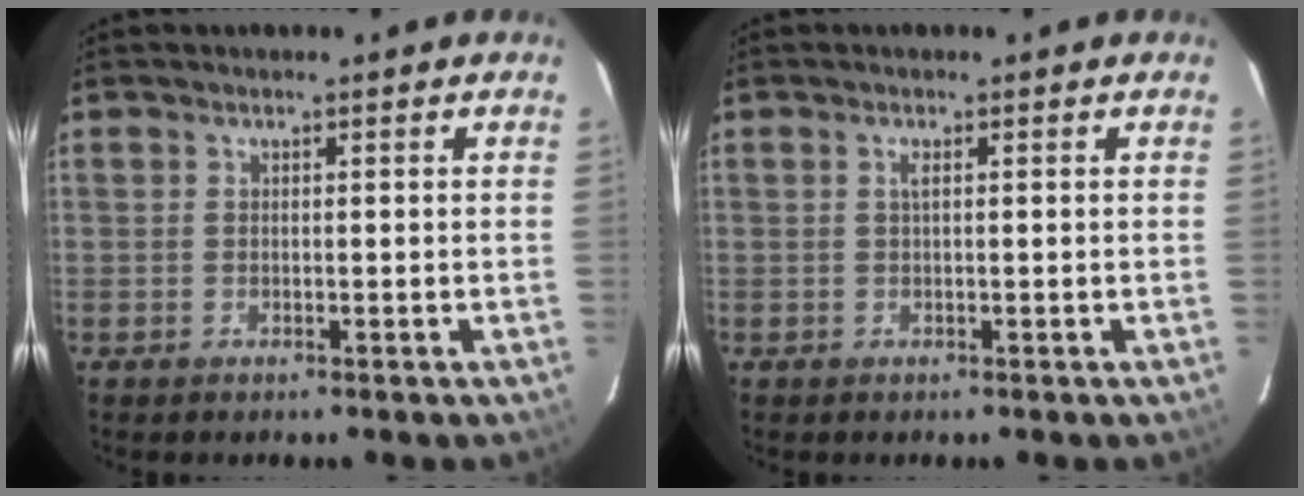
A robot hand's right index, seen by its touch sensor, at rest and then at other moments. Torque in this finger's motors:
{"motor_torque": [0.07, 0.11, 0.00, 0.02]}